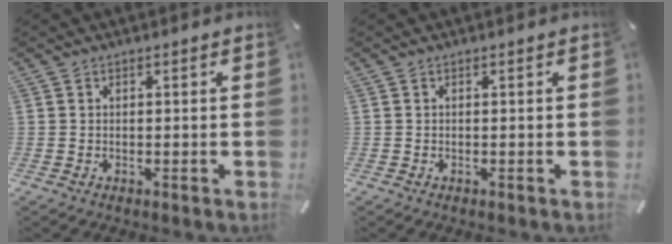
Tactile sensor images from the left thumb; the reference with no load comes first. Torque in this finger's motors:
{"motor_torque": [-0.07, -0.06, -0.07, 0.09, 0.00]}